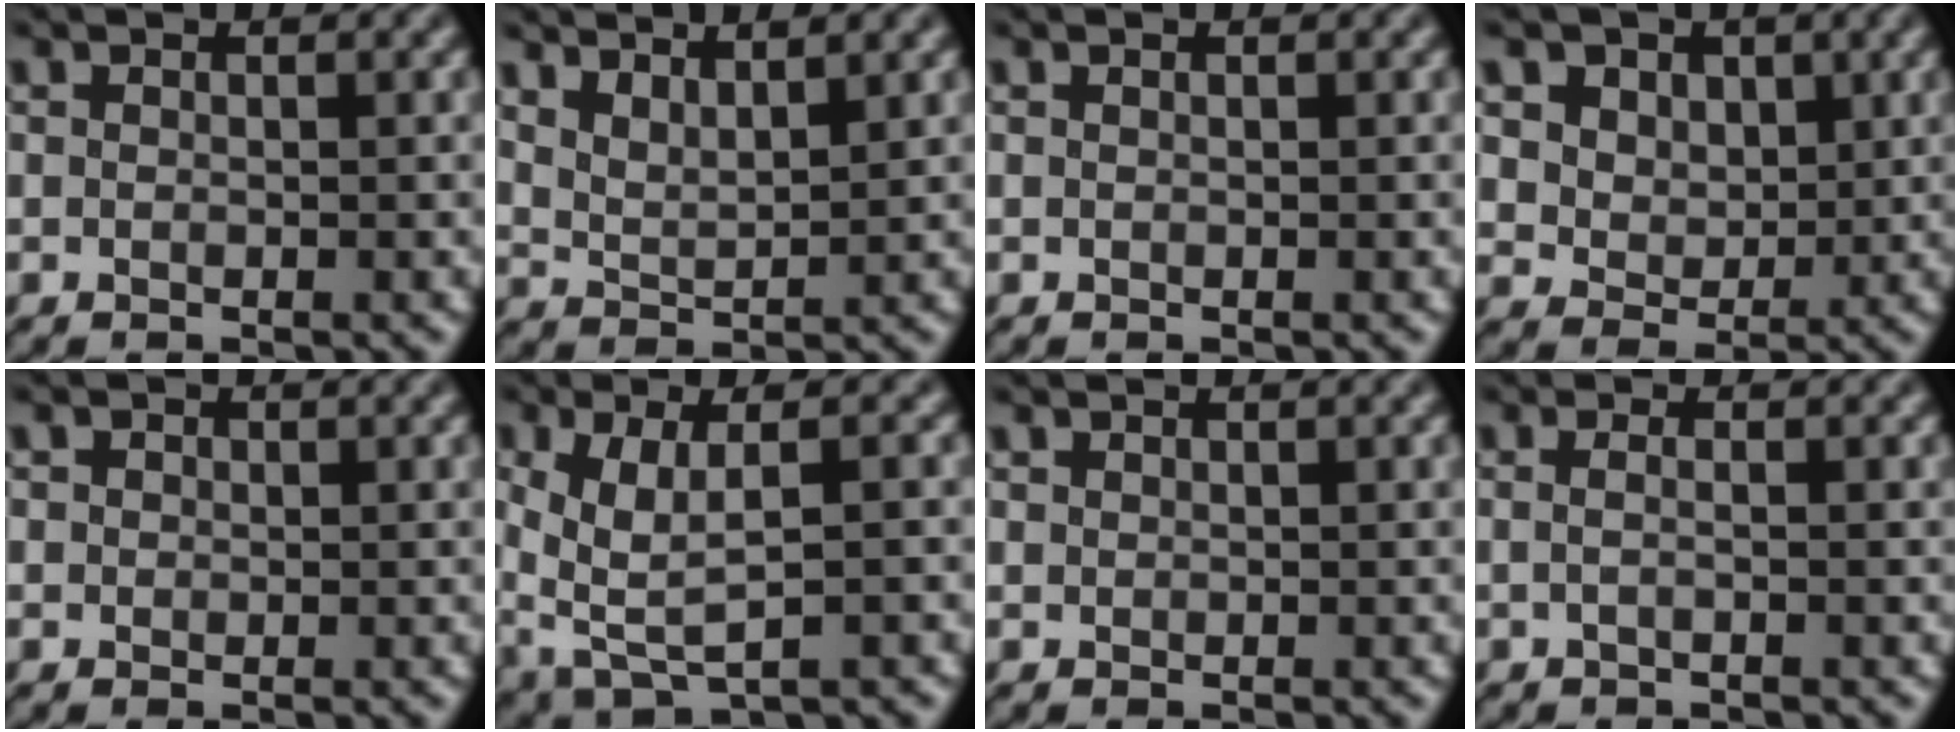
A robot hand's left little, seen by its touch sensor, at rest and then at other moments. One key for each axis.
{"total": 3.0, "fx": 2.4, "fy": 0.7, "fz": 1.6, "tx": -0.034, "ty": 0.002, "tz": 0.052}
{"total": 0.0}
{"total": 6.2, "fx": 3.0, "fy": 4.8, "fz": 2.6, "tx": -0.064, "ty": -0.003, "tz": 0.051}
{"total": 1.8, "fx": 0.9, "fy": 1.4, "fz": 0.8, "tx": -0.021, "ty": 0.007, "tz": 0.012}
{"total": 5.0, "fx": 0.1, "fy": 1.8, "fz": 4.7, "tx": -0.104, "ty": -0.002, "tz": 0.006}
{"total": 0.6, "fx": 0.4, "fy": 0.4, "fz": 0.0, "tx": -0.002, "ty": -0.002, "tz": 0.012}
{"total": 1.2, "fx": 0.1, "fy": 0.4, "fz": 1.1, "tx": -0.018, "ty": -0.001, "tz": -0.004}